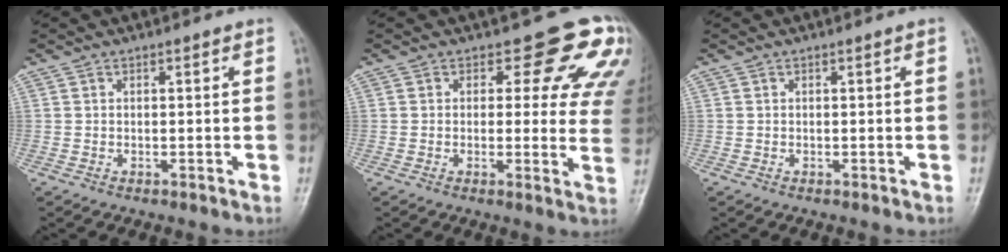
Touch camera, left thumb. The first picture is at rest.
{"total": 11.6, "force": [7.7, 6.1, 6.3], "torque": [-0.010, -0.036, 0.060]}
{"total": 0.0}